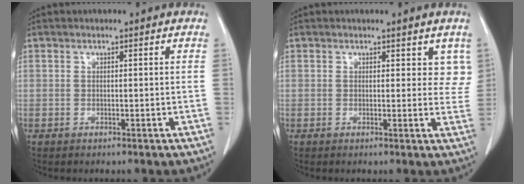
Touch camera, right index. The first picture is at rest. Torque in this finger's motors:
{"motor_torque": [-0.14, 0.06, 0.02, -0.01]}